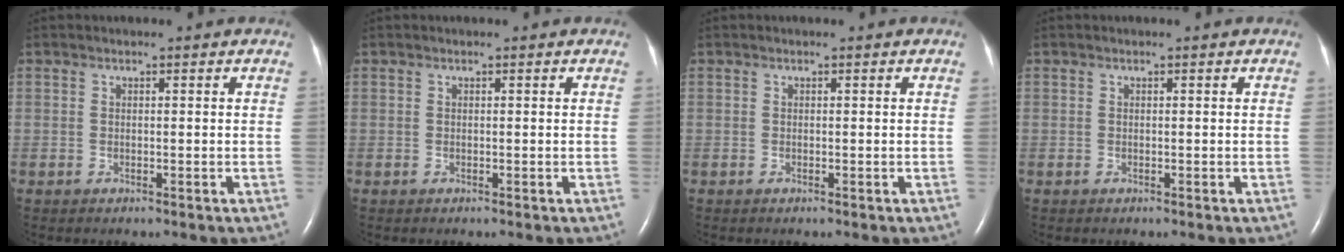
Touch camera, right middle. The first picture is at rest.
{"total": 0.0}
{"total": 0.0}
{"total": 0.0}